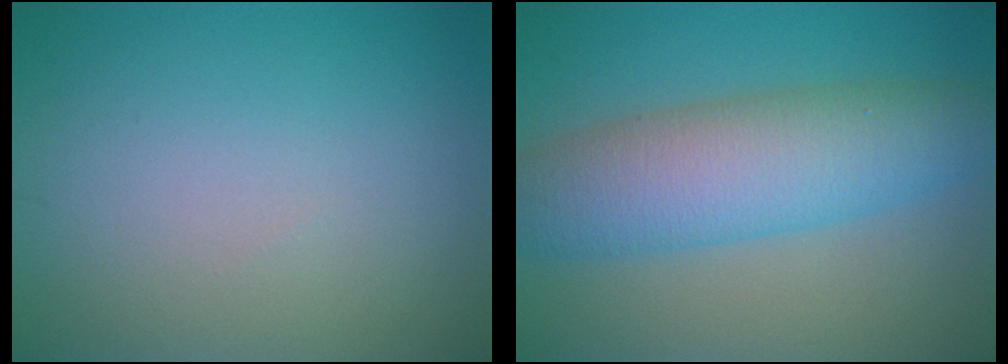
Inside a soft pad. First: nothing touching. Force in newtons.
{"total": 7.9, "press": 7.9, "slide": 0.1}